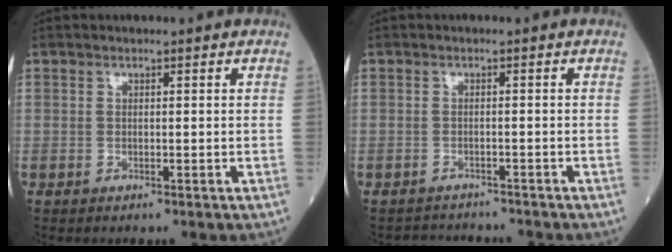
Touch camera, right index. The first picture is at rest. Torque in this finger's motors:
{"motor_torque": [0.02, 0.10, -0.10, 0.00]}